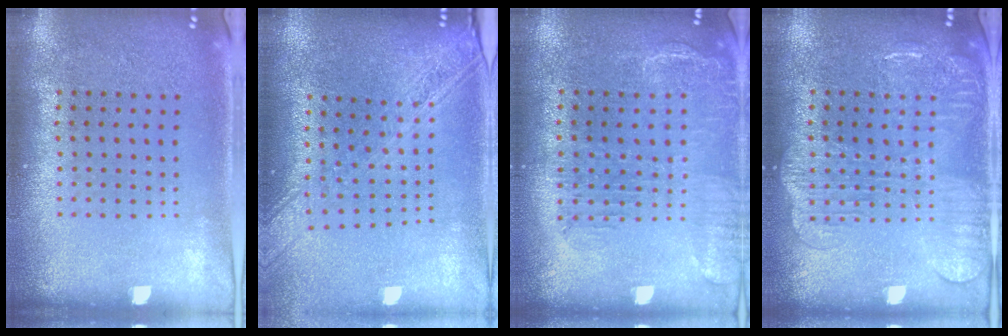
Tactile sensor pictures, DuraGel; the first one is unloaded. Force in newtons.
{"total": 2.1, "press": 1.8, "slide": 1.1}
{"total": 1.7, "press": 1.4, "slide": 0.8}
{"total": 1.9, "press": 1.8, "slide": 0.5}